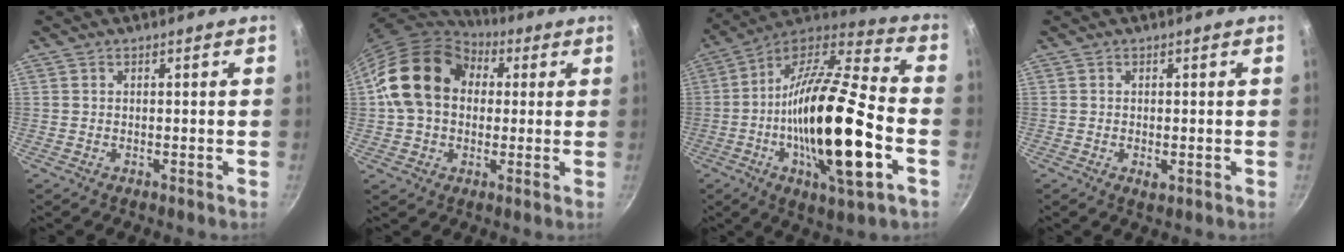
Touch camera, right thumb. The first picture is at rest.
{"total": 18.1, "force": [3.1, 13.8, 11.3], "torque": [-0.177, 0.033, 0.042]}
{"total": 27.4, "force": [-5.8, 7.6, 25.6], "torque": [-0.448, 0.016, -0.113]}
{"total": 1.8, "force": [-0.4, 0.8, 1.5], "torque": [-0.024, -0.005, -0.004]}